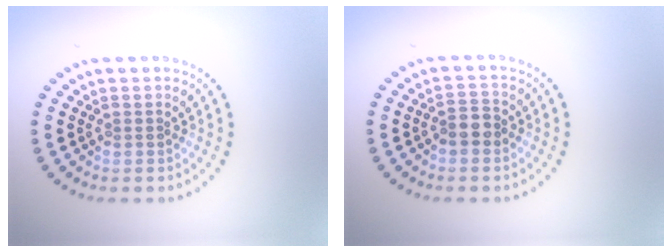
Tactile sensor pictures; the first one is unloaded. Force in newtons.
{"total": 1.9, "press": 1.7, "slide": 0.8}